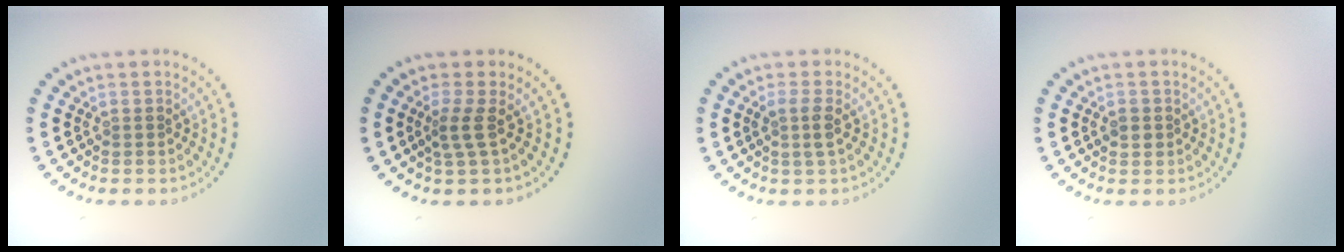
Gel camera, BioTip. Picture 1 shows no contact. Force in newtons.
{"total": 1.8, "press": 1.1, "slide": 1.4}
{"total": 1.7, "press": 1.5, "slide": 0.6}
{"total": 1.2, "press": 1.1, "slide": 0.4}